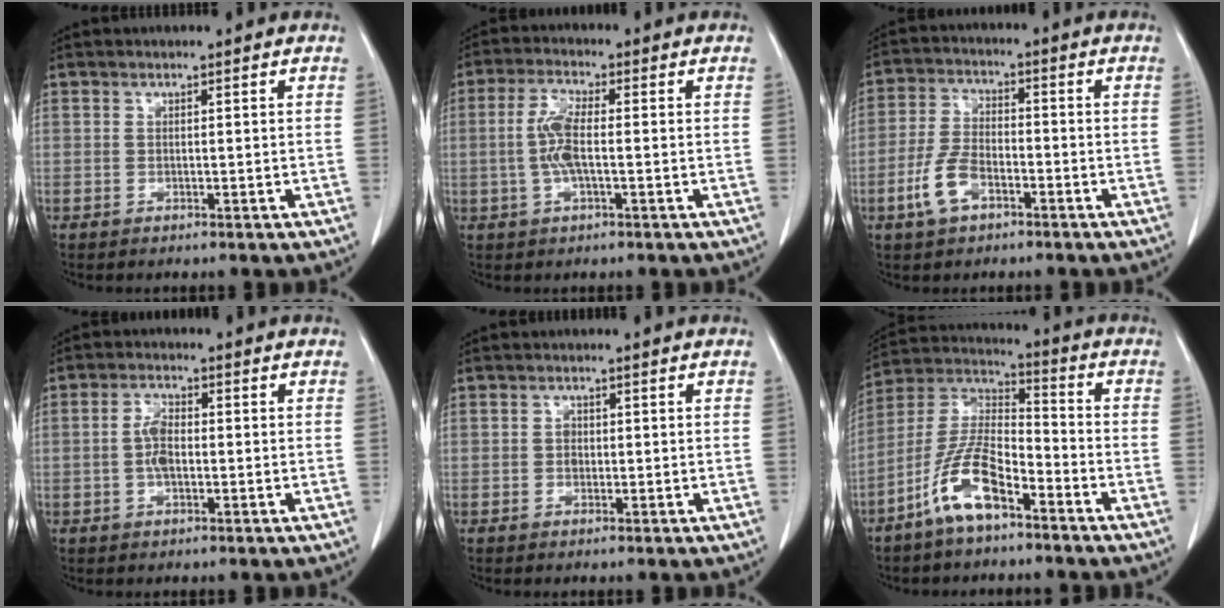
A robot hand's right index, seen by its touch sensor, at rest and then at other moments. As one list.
[{"total": 5.6, "force": [-0.5, 1.2, 5.5], "torque": [-0.124, 0.004, -0.014]}, {"total": 6.7, "force": [-3.2, 3.4, 4.8], "torque": [-0.107, 0.006, -0.064]}, {"total": 3.9, "force": [-0.4, 1.7, 3.5], "torque": [-0.077, 0.005, -0.013]}, {"total": 1.3, "force": [-0.1, 1.0, 0.7], "torque": [-0.012, 0.003, -0.003]}, {"total": 11.2, "force": [-6.5, 3.5, 8.4], "torque": [-0.175, 0.004, -0.127]}]